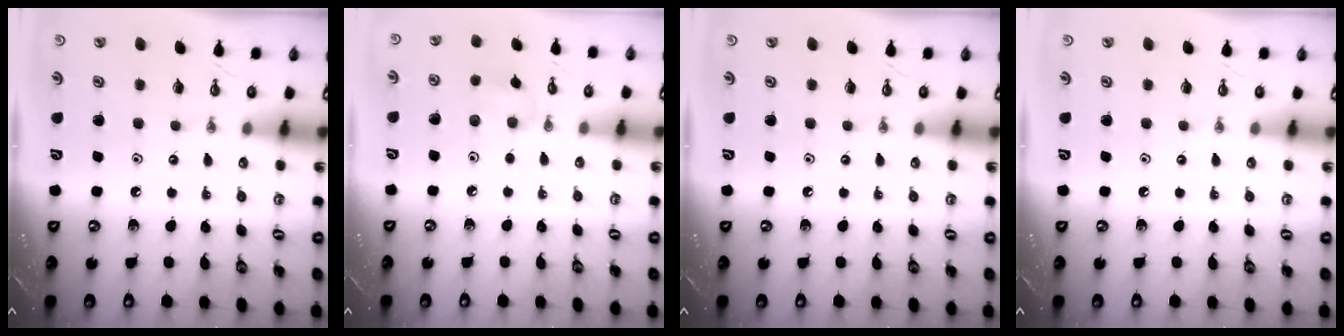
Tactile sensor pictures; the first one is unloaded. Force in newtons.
{"total": 5.3, "press": 5.2, "slide": 0.9}
{"total": 0.0}
{"total": 0.0}